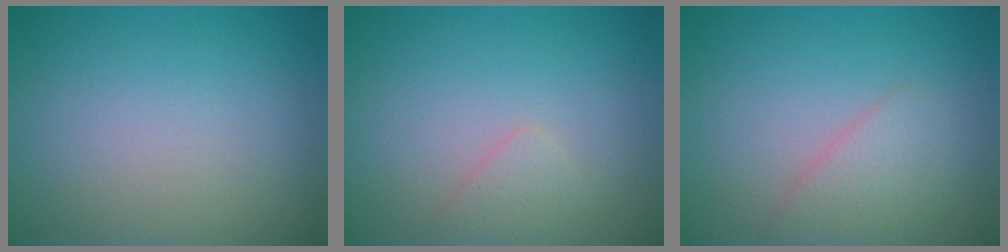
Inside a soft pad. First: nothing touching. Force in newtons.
{"total": 1.2, "press": 1.2, "slide": 0.1}
{"total": 2.3, "press": 2.3, "slide": 0.0}